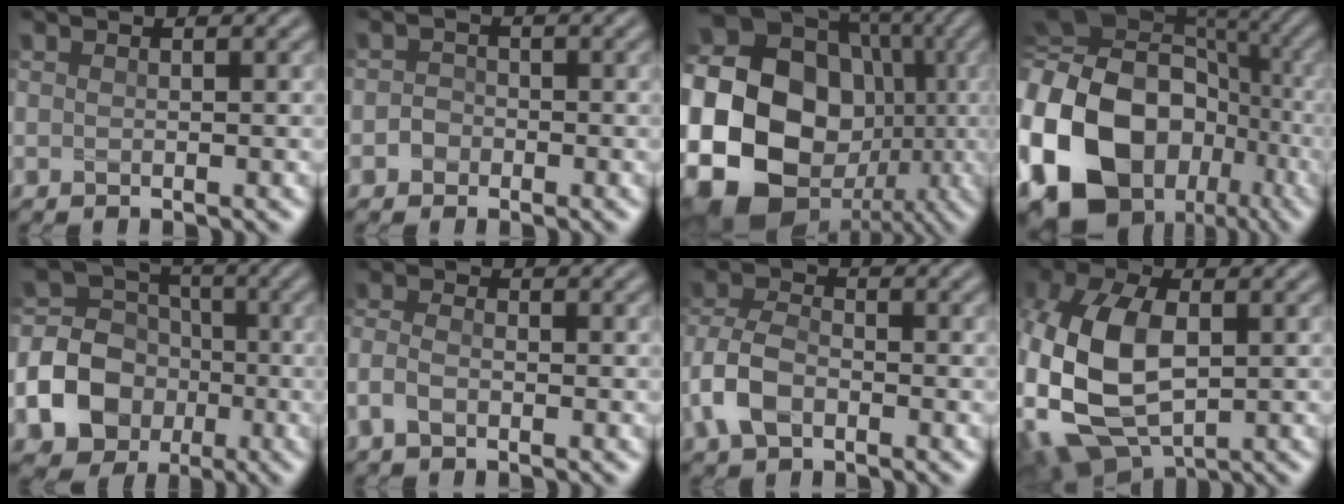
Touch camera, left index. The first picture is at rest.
{"total": 1.3, "force": [-0.6, 1.1, 0.3], "torque": [0.002, 0.007, -0.014]}
{"total": 24.6, "force": [-2.8, 21.2, 12.2], "torque": [-0.248, -0.007, -0.090]}
{"total": 22.9, "force": [-6.1, 18.8, 11.7], "torque": [-0.240, -0.018, -0.115]}
{"total": 9.4, "force": [-2.7, 8.1, 4.0], "torque": [-0.077, -0.001, -0.076]}
{"total": 2.1, "force": [-1.1, 1.1, 1.5], "torque": [-0.035, 0.005, -0.031]}
{"total": 4.5, "force": [-2.0, 2.8, 2.9], "torque": [-0.068, 0.006, -0.049]}
{"total": 12.3, "force": [-1.5, 7.3, 9.7], "torque": [-0.249, -0.001, -0.031]}